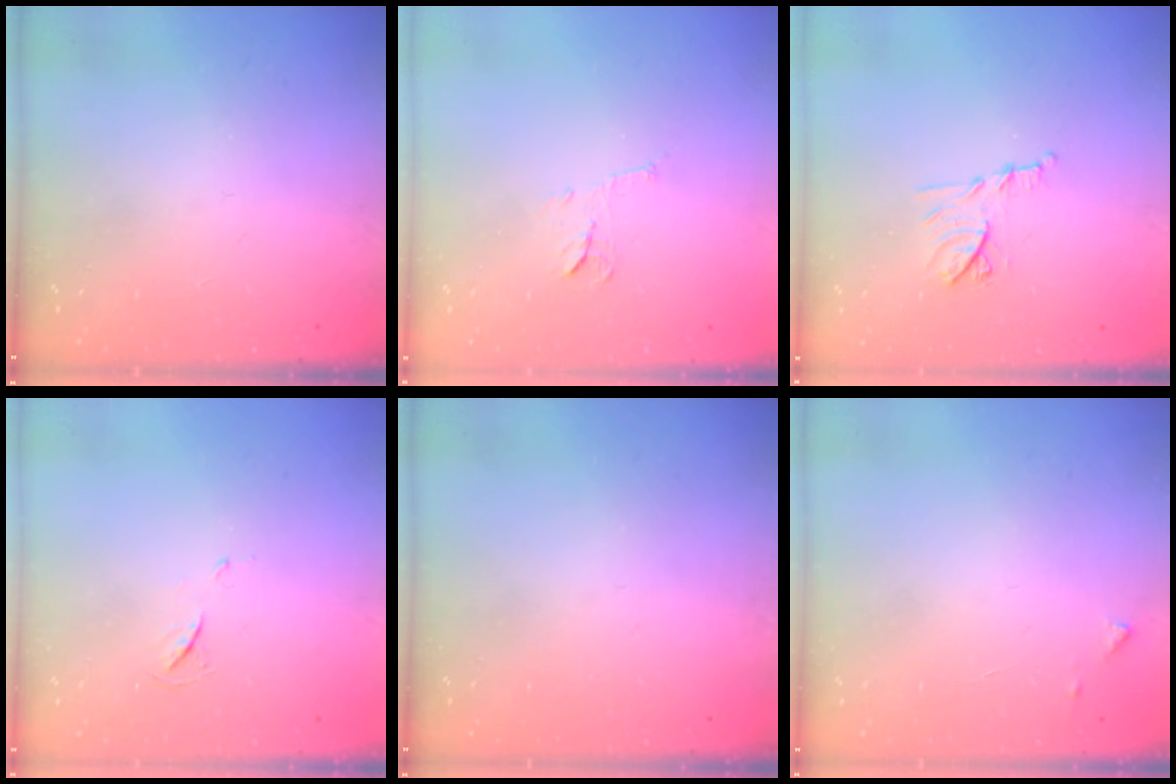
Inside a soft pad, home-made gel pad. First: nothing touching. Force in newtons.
{"total": 5.6, "press": 5.6, "slide": 0.4}
{"total": 9.4, "press": 9.4, "slide": 0.1}
{"total": 4.1, "press": 4.1, "slide": 0.6}
{"total": 0.0}
{"total": 4.5, "press": 4.4, "slide": 0.5}